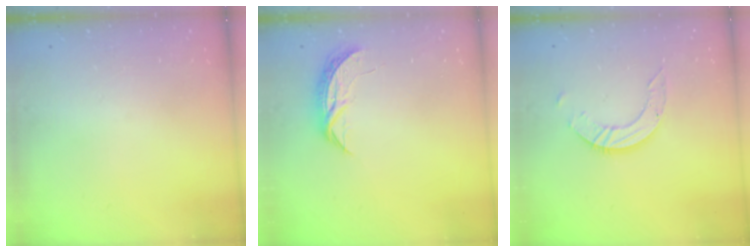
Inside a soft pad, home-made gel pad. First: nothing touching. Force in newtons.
{"total": 5.8, "press": 5.8, "slide": 0.6}
{"total": 5.8, "press": 5.8, "slide": 0.1}